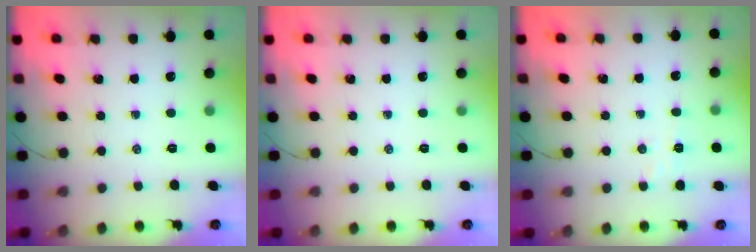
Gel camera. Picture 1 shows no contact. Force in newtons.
{"total": 0.0}
{"total": 2.9, "press": 2.9, "slide": 0.7}